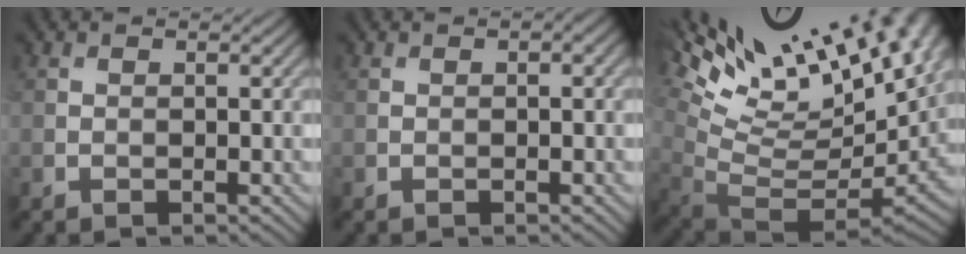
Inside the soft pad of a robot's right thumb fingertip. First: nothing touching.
{"total": 1.0, "force": [0.1, 0.3, 0.9], "torque": [-0.011, 0.000, 0.005]}
{"total": 17.3, "force": [10.2, 5.6, 12.9], "torque": [-0.196, 0.014, 0.188]}